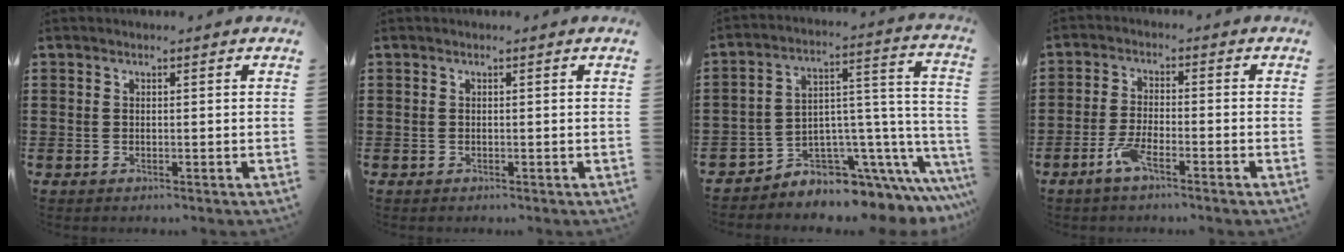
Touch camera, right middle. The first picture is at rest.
{"total": 0.0}
{"total": 5.7, "force": [-4.4, 3.2, 1.6], "torque": [-0.033, -0.020, -0.079]}
{"total": 4.6, "force": [-2.9, 1.0, 3.5], "torque": [-0.077, 0.001, -0.057]}